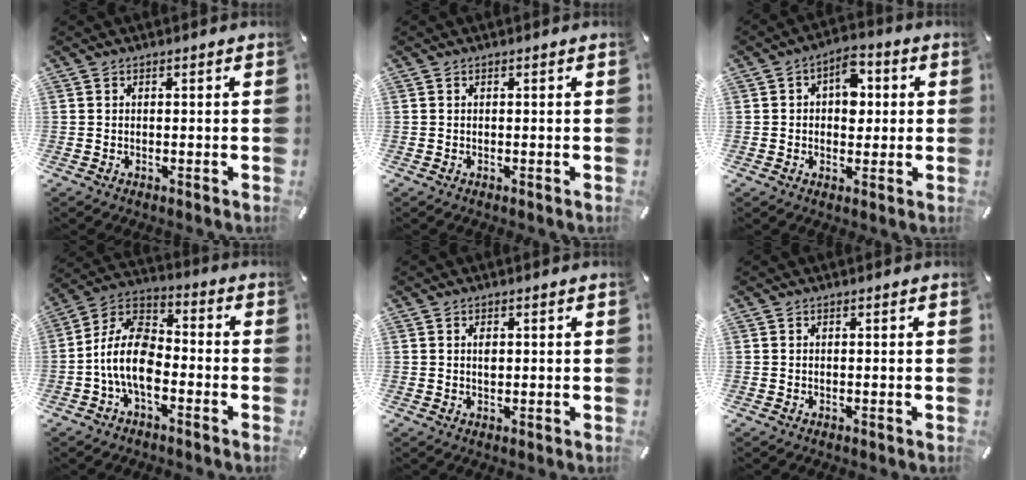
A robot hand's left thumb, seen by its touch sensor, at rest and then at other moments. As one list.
[{"total": 0.0}, {"total": 7.8, "force": [1.2, 5.4, 5.5], "torque": [-0.063, -0.001, 0.014]}, {"total": 12.5, "force": [-4.7, 7.2, 9.0], "torque": [-0.195, 0.017, -0.091]}, {"total": 1.5, "force": [0.3, 0.8, 1.2], "torque": [-0.027, 0.003, 0.005]}, {"total": 0.0}]